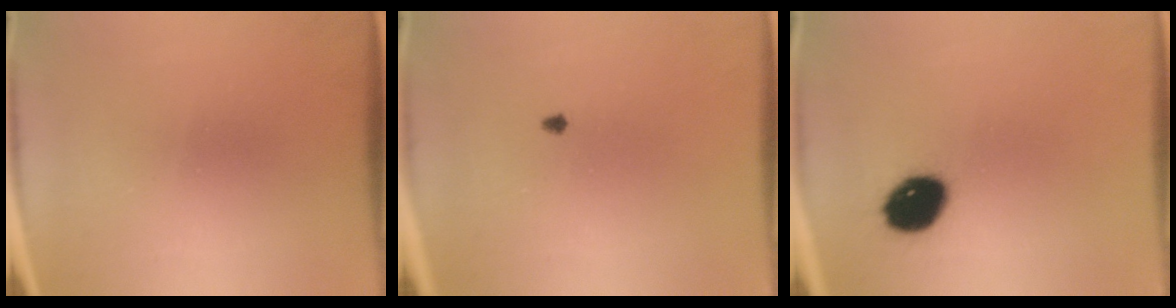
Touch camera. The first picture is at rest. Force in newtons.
{"total": 0.7}
{"total": 10.6}